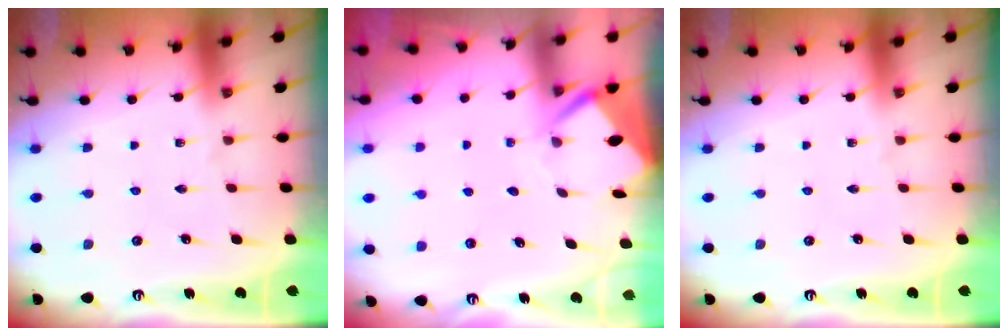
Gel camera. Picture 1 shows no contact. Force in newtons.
{"total": 3.9, "press": 3.9, "slide": 0.3}
{"total": 0.0}